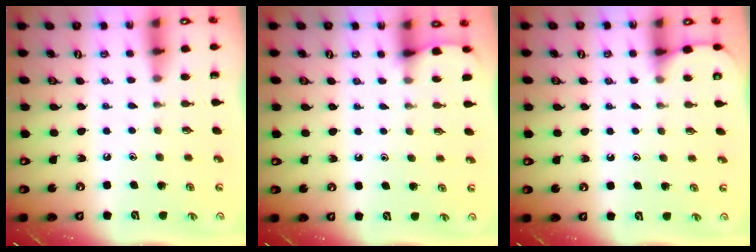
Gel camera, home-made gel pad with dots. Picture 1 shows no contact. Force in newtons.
{"total": 2.6, "press": 2.6, "slide": 0.3}
{"total": 4.3, "press": 4.2, "slide": 0.5}